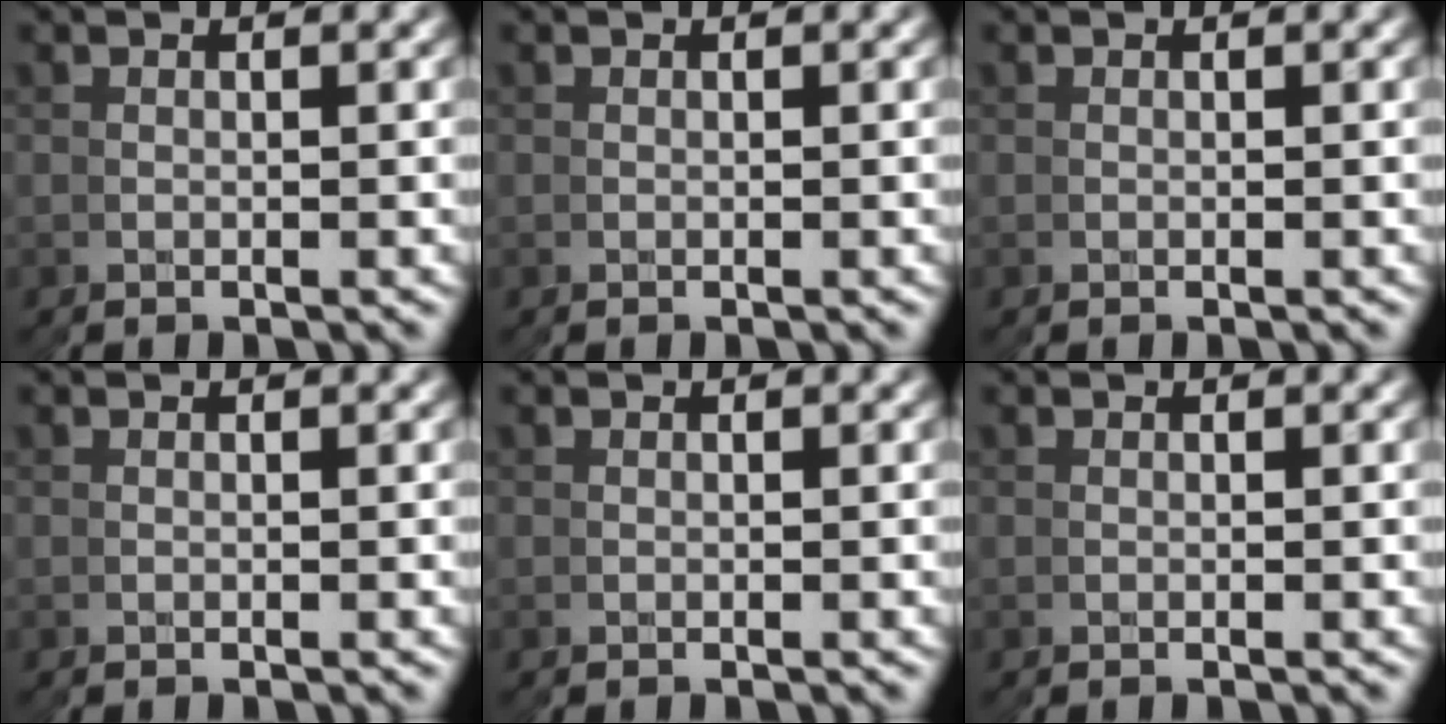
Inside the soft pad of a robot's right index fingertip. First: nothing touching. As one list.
[{"total": 0.0}, {"total": 0.0}, {"total": 0.0}, {"total": 0.0}, {"total": 0.0}]